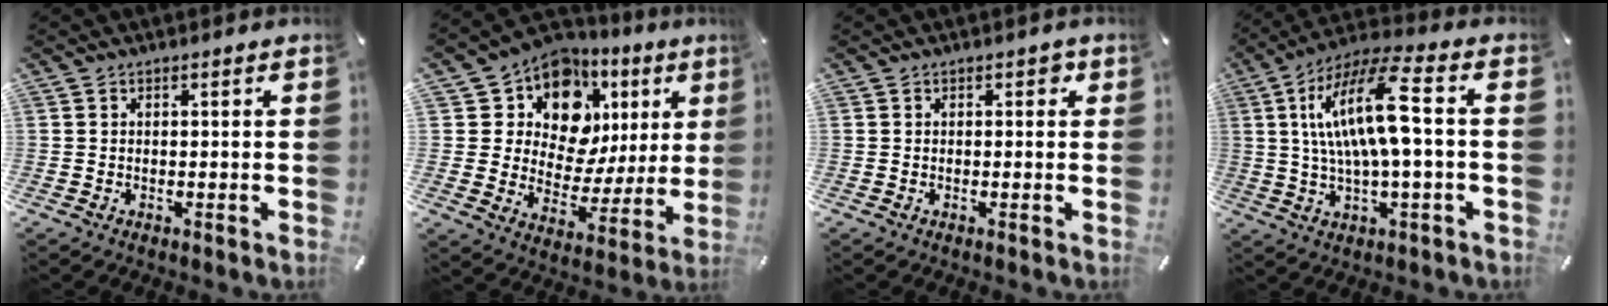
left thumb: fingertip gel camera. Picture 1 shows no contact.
{"total": 13.0, "force": [7.5, 9.4, 5.0], "torque": [-0.091, -0.070, 0.137]}
{"total": 1.2, "force": [0.3, 1.0, 0.7], "torque": [-0.007, 0.004, 0.002]}
{"total": 16.5, "force": [2.6, 4.5, 15.7], "torque": [-0.320, 0.002, 0.034]}